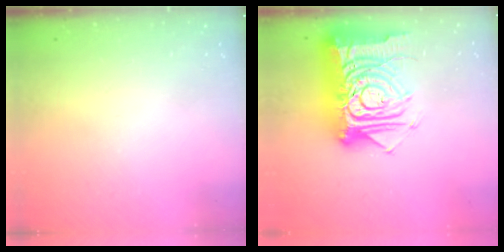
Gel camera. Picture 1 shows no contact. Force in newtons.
{"total": 24.5, "press": 24.3, "slide": 2.7}